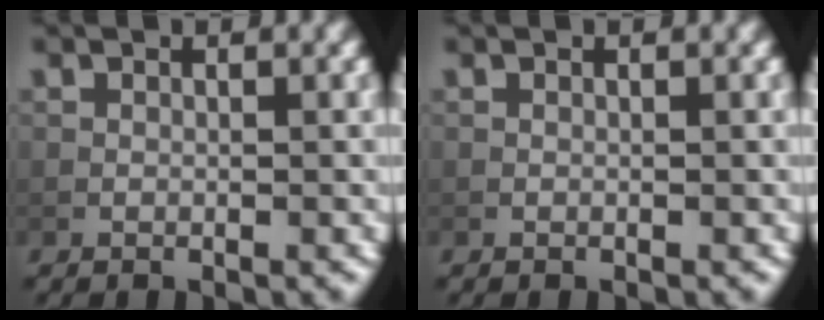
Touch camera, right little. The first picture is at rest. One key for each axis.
{"total": 0.0}